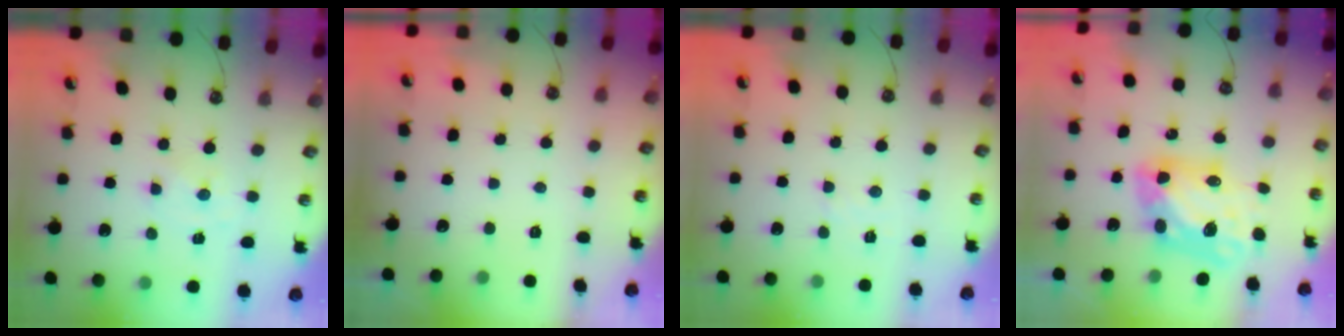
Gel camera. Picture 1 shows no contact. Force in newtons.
{"total": 0.0}
{"total": 3.0, "press": 3.0, "slide": 0.5}
{"total": 9.1, "press": 9.1, "slide": 1.0}